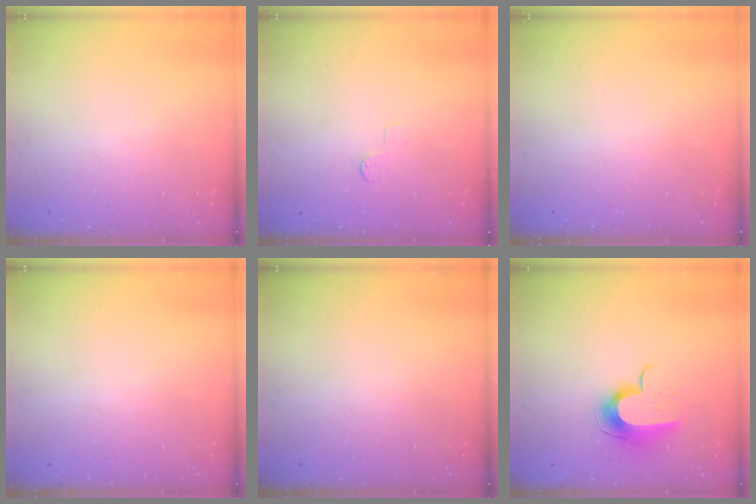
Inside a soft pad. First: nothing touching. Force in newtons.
{"total": 2.6, "press": 2.6, "slide": 0.3}
{"total": 0.0}
{"total": 0.0}
{"total": 0.0}
{"total": 10.2, "press": 10.2, "slide": 0.6}